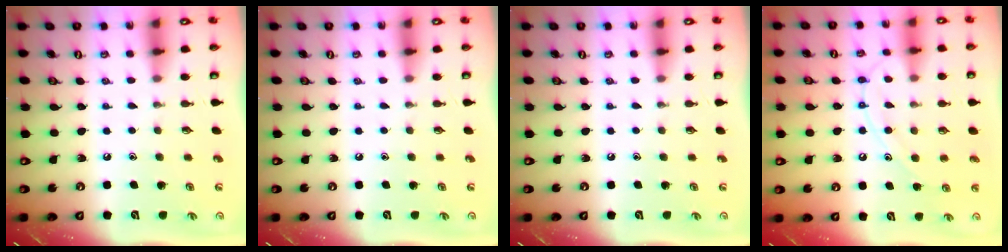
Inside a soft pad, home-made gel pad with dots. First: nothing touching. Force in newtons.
{"total": 0.0}
{"total": 0.0}
{"total": 10.7, "press": 10.7, "slide": 0.9}